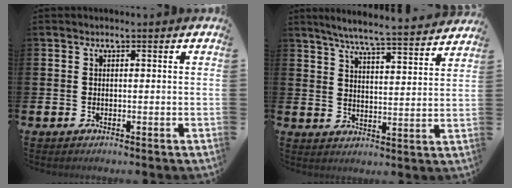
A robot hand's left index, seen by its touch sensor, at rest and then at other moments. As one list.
[{"total": 6.5, "force": [6.1, -0.2, 2.0], "torque": [-0.053, -0.047, 0.104]}]